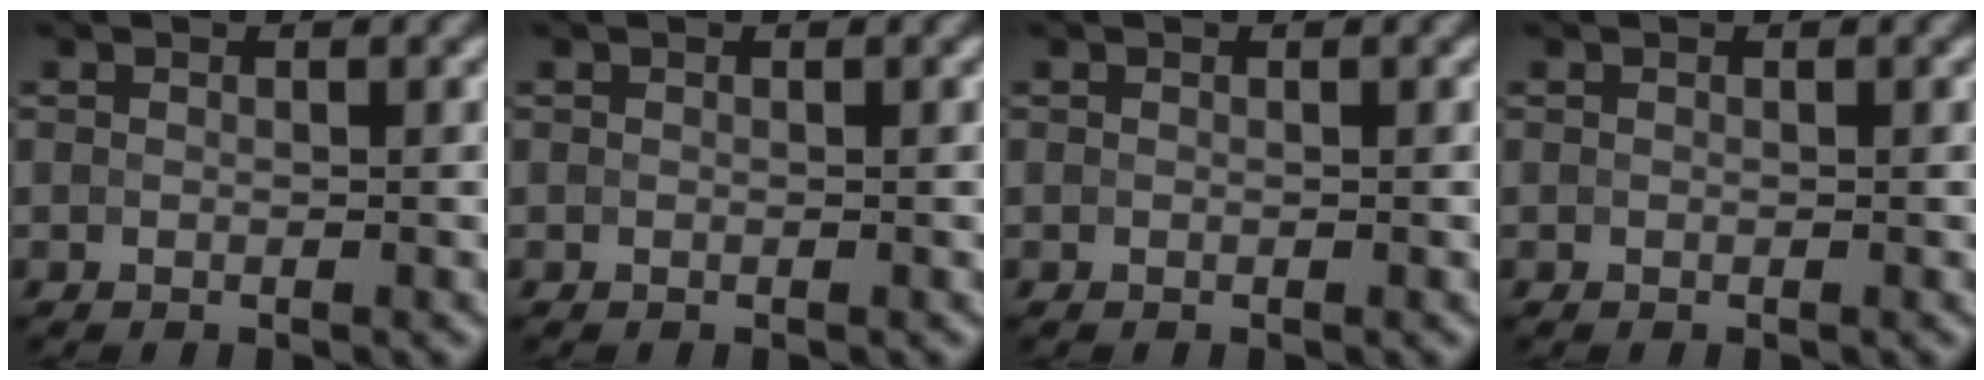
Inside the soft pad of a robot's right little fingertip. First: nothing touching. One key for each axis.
{"total": 0.0}
{"total": 0.0}
{"total": 0.0}